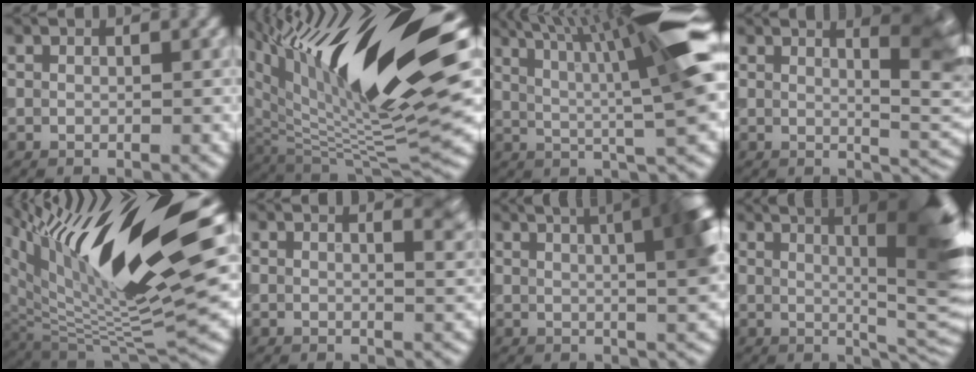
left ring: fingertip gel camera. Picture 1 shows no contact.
{"total": 17.4, "force": [7.5, 5.5, 14.7], "torque": [-0.260, 0.001, 0.131]}
{"total": 11.9, "force": [4.1, 2.1, 11.0], "torque": [-0.167, 0.018, 0.066]}
{"total": 9.4, "force": [3.8, 3.2, 7.9], "torque": [-0.045, 0.028, 0.035]}
{"total": 15.6, "force": [6.6, 4.8, 13.3], "torque": [-0.250, 0.002, 0.121]}
{"total": 4.1, "force": [2.3, 1.5, 3.0], "torque": [-0.014, 0.011, 0.021]}
{"total": 13.3, "force": [5.3, 5.6, 10.9], "torque": [-0.095, 0.074, 0.042]}
{"total": 14.1, "force": [5.1, 4.0, 12.6], "torque": [-0.130, 0.034, 0.058]}